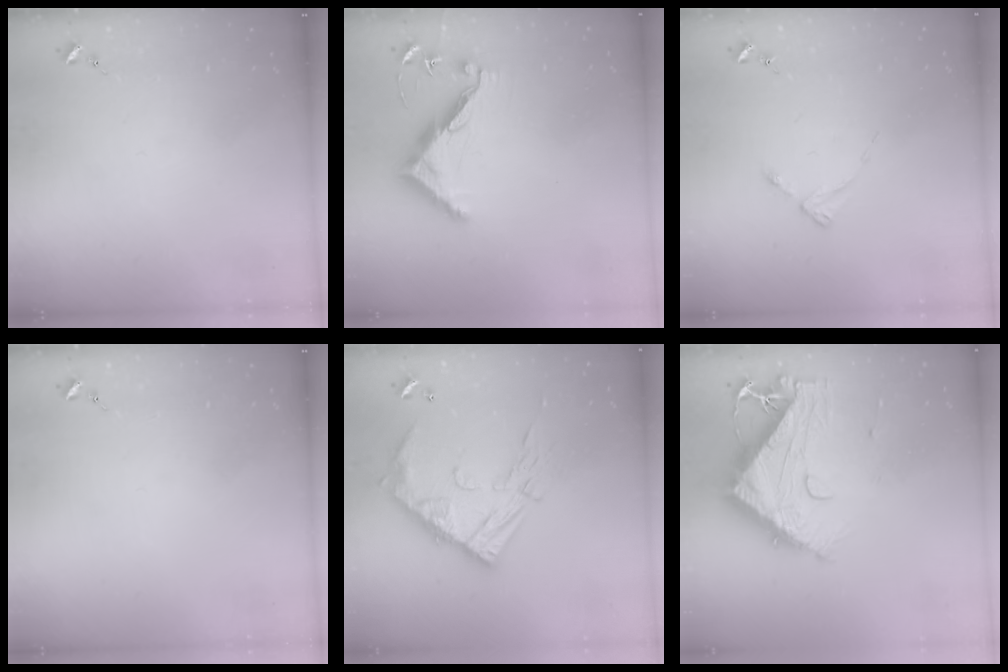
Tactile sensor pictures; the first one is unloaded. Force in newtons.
{"total": 10.2, "press": 10.2, "slide": 0.4}
{"total": 2.8, "press": 2.8, "slide": 0.3}
{"total": 0.0}
{"total": 17.2, "press": 17.2, "slide": 1.3}
{"total": 13.9, "press": 13.8, "slide": 1.3}